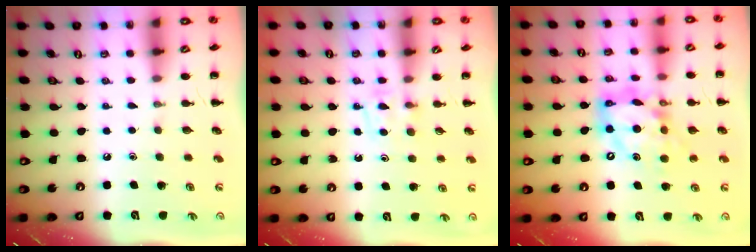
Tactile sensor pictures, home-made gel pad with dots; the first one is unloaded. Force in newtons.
{"total": 4.8, "press": 4.4, "slide": 1.8}
{"total": 12.7, "press": 12.0, "slide": 4.0}